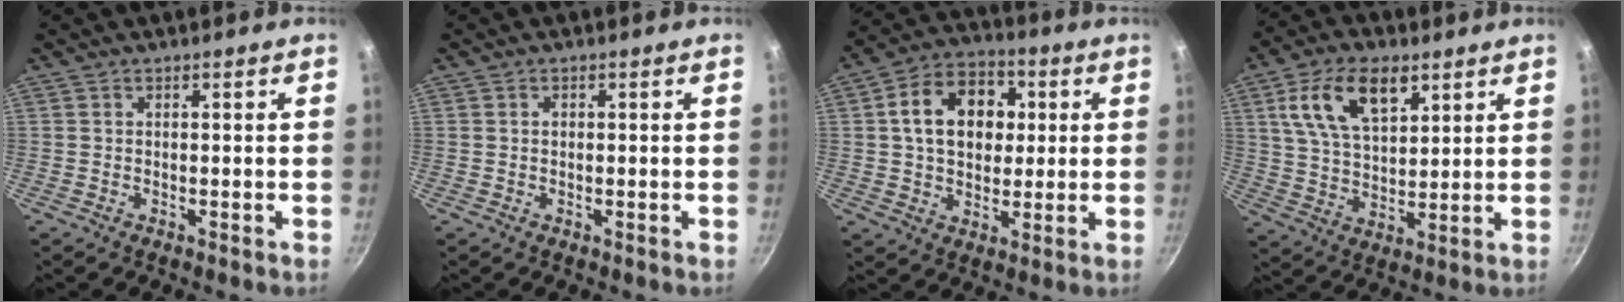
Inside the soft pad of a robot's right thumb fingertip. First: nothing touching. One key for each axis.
{"total": 0.8, "fx": 0.1, "fy": 0.7, "fz": 0.5, "tx": -0.006, "ty": 0.004, "tz": 0.001}
{"total": 14.5, "fx": 2.6, "fy": 10.7, "fz": 9.4, "tx": -0.121, "ty": 0.018, "tz": 0.031}
{"total": 13.7, "fx": 6.3, "fy": 7.5, "fz": 9.6, "tx": -0.149, "ty": -0.014, "tz": 0.116}